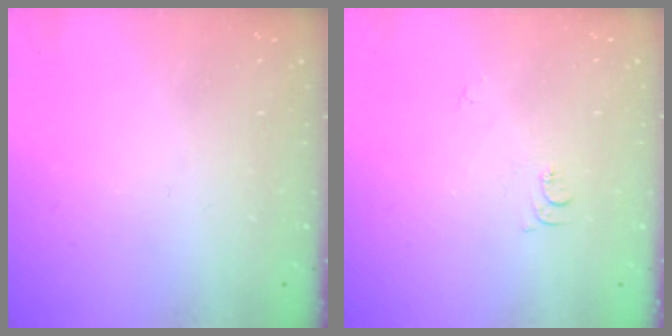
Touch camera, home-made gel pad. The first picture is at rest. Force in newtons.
{"total": 5.2, "press": 5.1, "slide": 0.6}